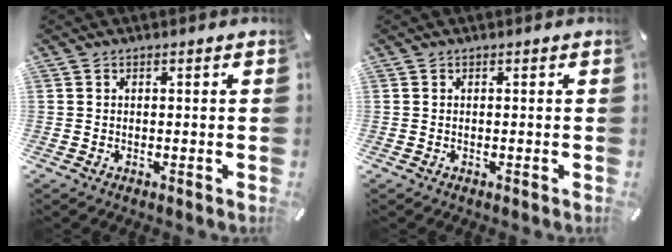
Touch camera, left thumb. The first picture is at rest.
{"total": 0.0}